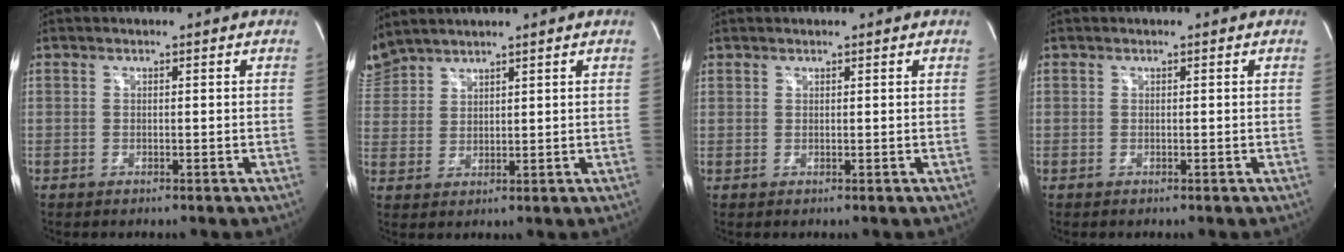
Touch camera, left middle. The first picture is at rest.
{"total": 5.2, "force": [5.1, 1.1, 0.7], "torque": [-0.022, 0.024, 0.105]}
{"total": 0.8, "force": [0.6, 0.5, 0.0], "torque": [0.003, 0.003, 0.008]}
{"total": 0.0}